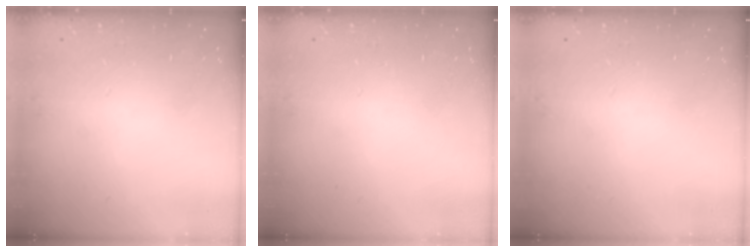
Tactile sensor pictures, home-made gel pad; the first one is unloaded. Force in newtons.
{"total": 0.0}
{"total": 0.0}